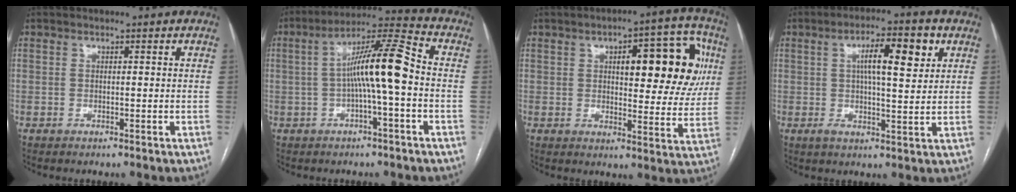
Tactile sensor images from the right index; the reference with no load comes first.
{"total": 10.8, "force": [-0.8, 0.5, 10.8], "torque": [-0.190, 0.026, -0.019]}
{"total": 15.3, "force": [4.3, 5.3, 13.7], "torque": [-0.160, 0.032, 0.056]}
{"total": 9.2, "force": [2.9, 2.0, 8.5], "torque": [-0.141, 0.019, 0.047]}